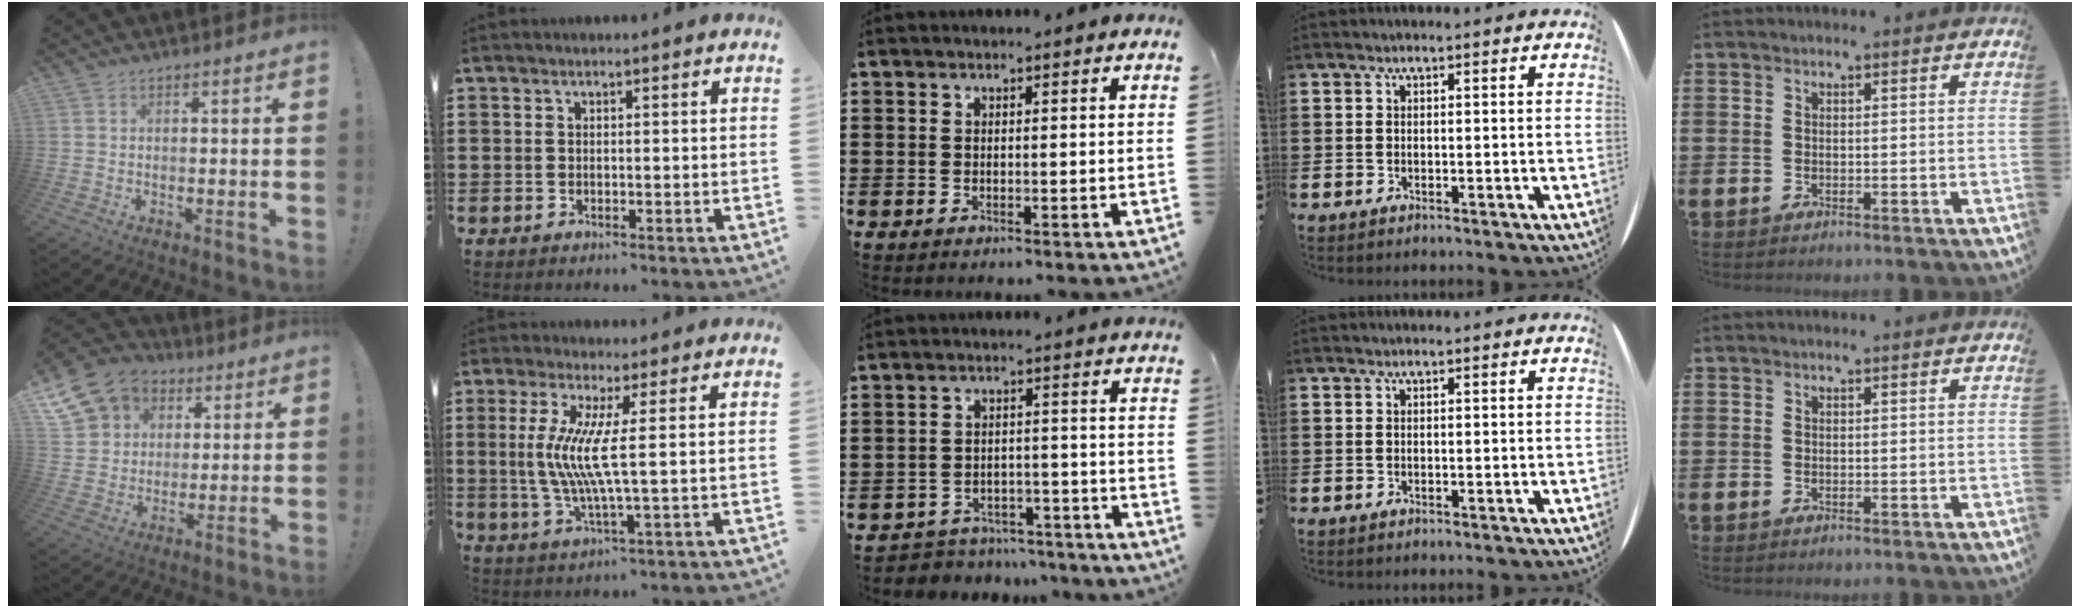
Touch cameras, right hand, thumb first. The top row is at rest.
{"thumb": {"total": 13.0, "force": [6.3, 10.7, 3.9], "torque": [-0.052, -0.037, 0.133]}, "index": {"total": 8.3, "force": [0.9, -0.1, 8.3], "torque": [-0.184, -0.024, 0.006]}, "middle": {"total": 4.1, "force": [-4.1, 0.7, -0.2], "torque": [-0.004, 0.004, -0.087]}}